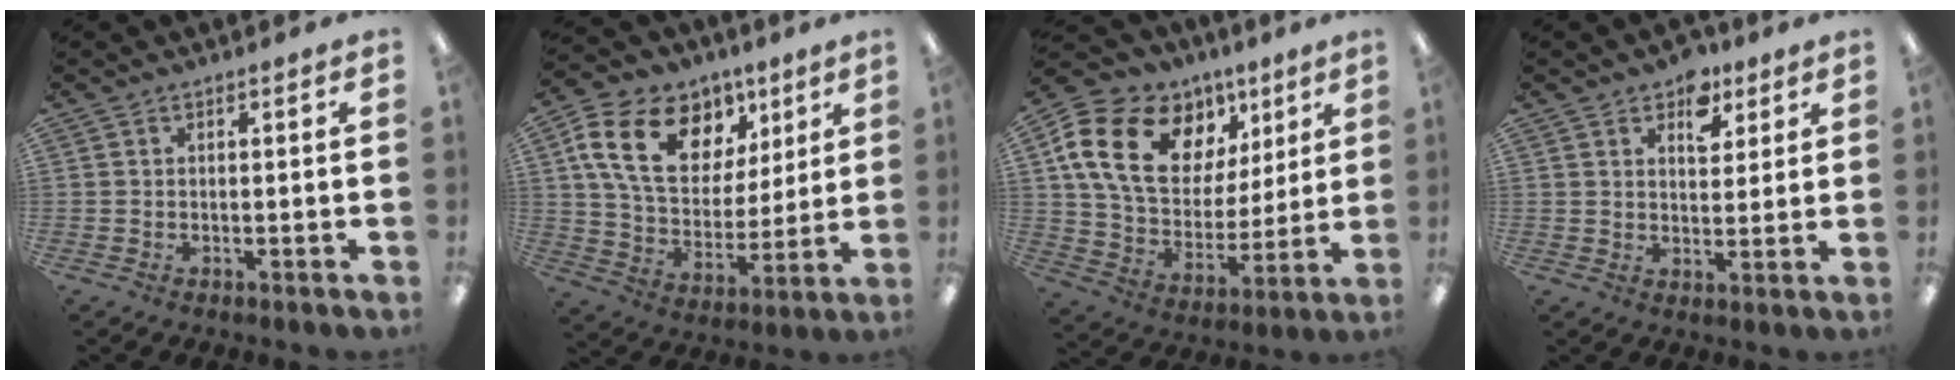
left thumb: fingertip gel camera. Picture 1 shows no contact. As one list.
[{"total": 19.9, "force": [9.0, 13.6, 11.4], "torque": [-0.188, -0.016, 0.164]}, {"total": 21.3, "force": [9.0, 14.9, 12.2], "torque": [-0.204, -0.019, 0.167]}, {"total": 7.8, "force": [4.8, 4.8, 4.0], "torque": [-0.035, -0.020, 0.078]}]